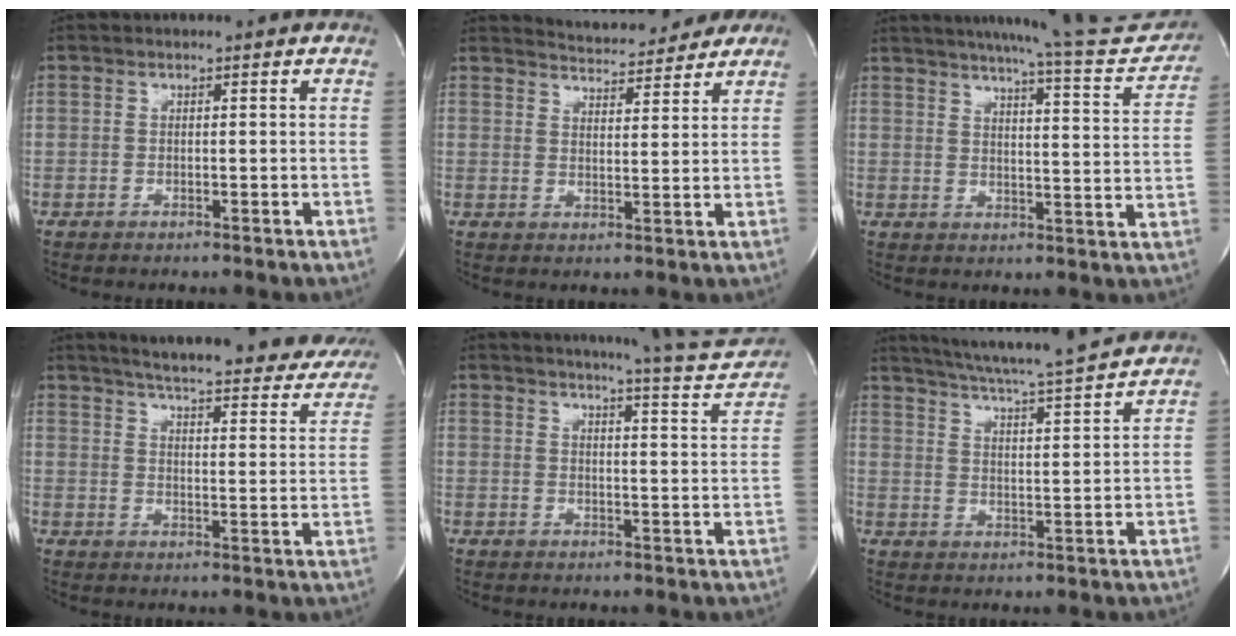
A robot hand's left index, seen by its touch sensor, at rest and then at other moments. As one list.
[{"total": 8.8, "force": [8.5, 1.5, 1.5], "torque": [-0.027, 0.006, 0.115]}, {"total": 18.2, "force": [16.8, 0.8, 6.9], "torque": [-0.096, -0.062, 0.199]}, {"total": 30.3, "force": [26.6, 5.6, 13.3], "torque": [-0.200, -0.055, 0.312]}, {"total": 13.0, "force": [12.2, 0.0, 4.4], "torque": [-0.060, -0.060, 0.134]}, {"total": 16.2, "force": [14.8, -0.5, 6.7], "torque": [-0.120, -0.021, 0.208]}]